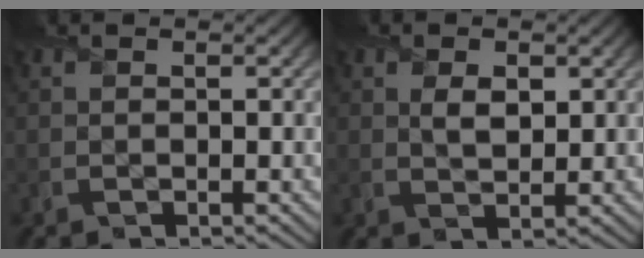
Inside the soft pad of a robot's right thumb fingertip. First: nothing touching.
{"total": 2.9, "force": [0.9, 1.8, 2.0], "torque": [-0.043, -0.006, 0.018]}